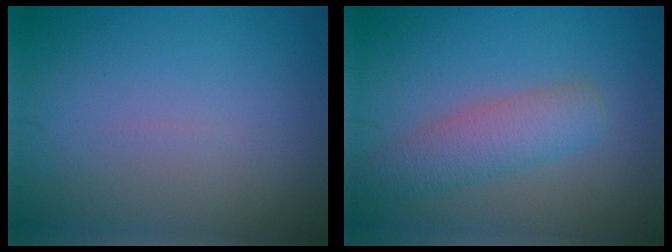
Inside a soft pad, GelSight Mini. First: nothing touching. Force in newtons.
{"total": 3.9, "press": 3.9, "slide": 0.2}